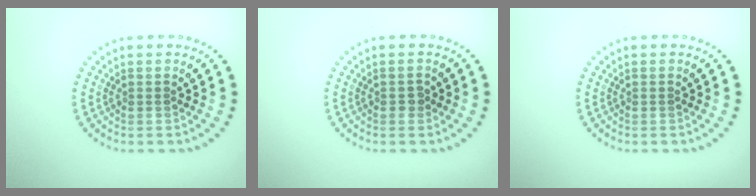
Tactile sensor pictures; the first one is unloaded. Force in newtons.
{"total": 0.7, "press": 0.7, "slide": 0.3}
{"total": 0.0}